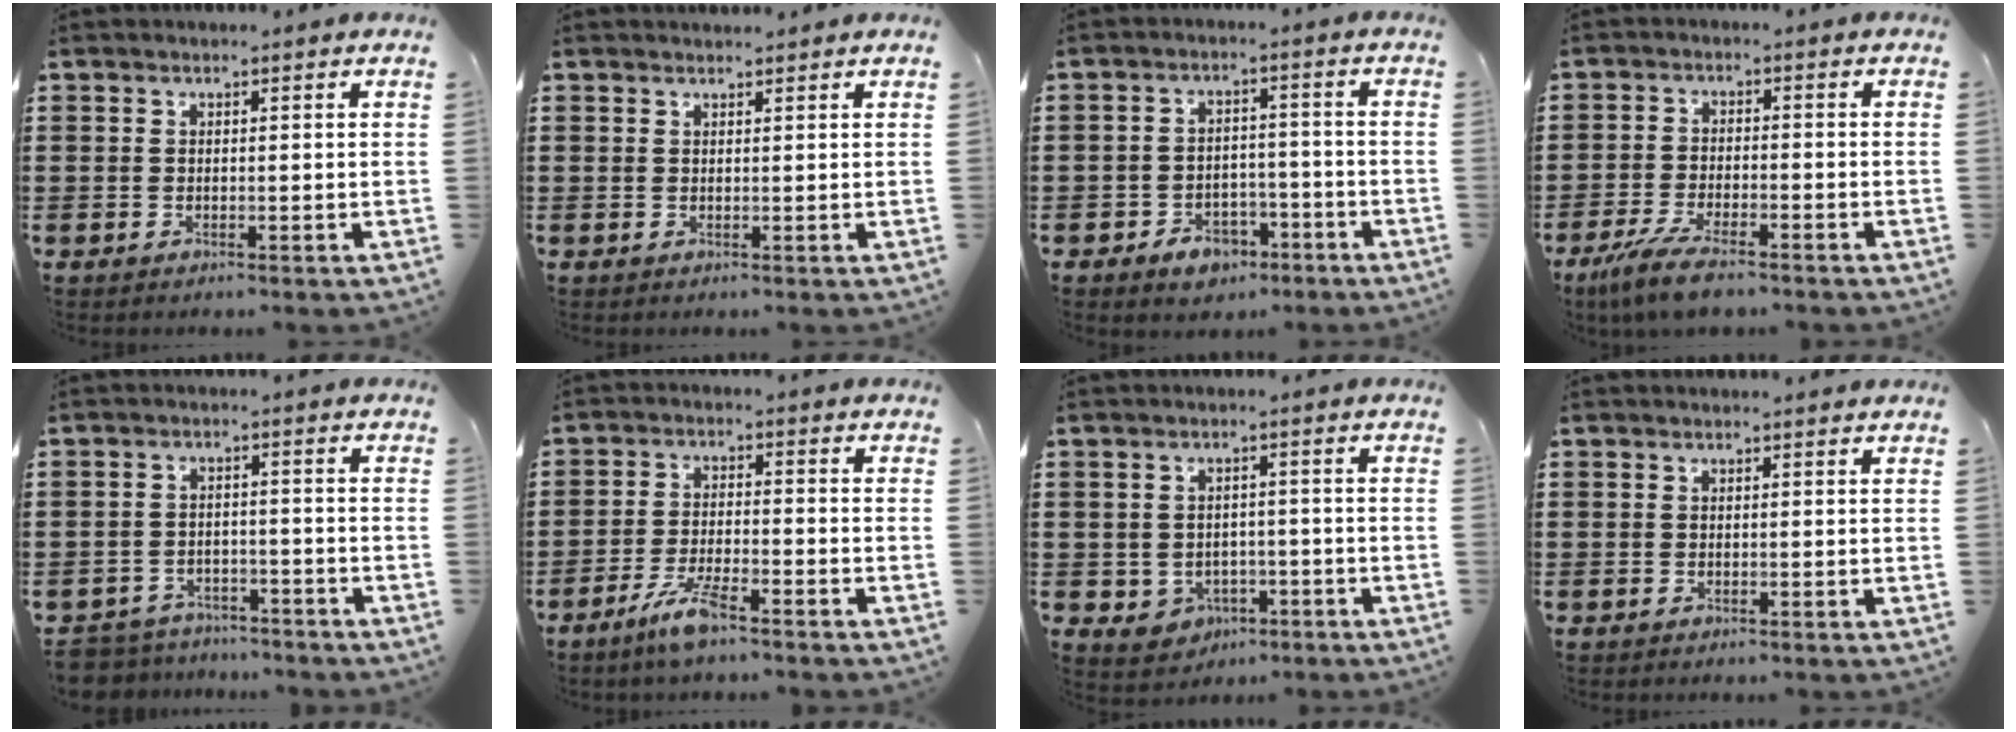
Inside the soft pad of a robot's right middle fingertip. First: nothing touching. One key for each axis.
{"total": 0.6, "fx": 0.6, "fy": 0.1, "fz": 0.0, "tx": 0.002, "ty": -0.003, "tz": 0.011}
{"total": 4.2, "fx": -3.2, "fy": 2.3, "fz": 1.4, "tx": -0.025, "ty": 0.010, "tz": -0.062}
{"total": 5.5, "fx": -4.4, "fy": 0.8, "fz": 3.2, "tx": -0.080, "ty": -0.012, "tz": -0.088}
{"total": 4.2, "fx": -4.2, "fy": 0.8, "fz": -0.2, "tx": -0.008, "ty": 0.004, "tz": -0.091}
{"total": 5.2, "fx": -3.6, "fy": 0.7, "fz": 3.6, "tx": -0.085, "ty": -0.007, "tz": -0.070}
{"total": 2.5, "fx": -1.2, "fy": 2.2, "fz": 0.5, "tx": -0.018, "ty": 0.002, "tz": -0.028}
{"total": 0.0}